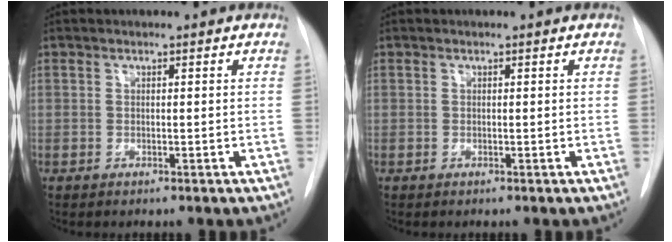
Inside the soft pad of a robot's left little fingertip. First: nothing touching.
{"total": 0.0}